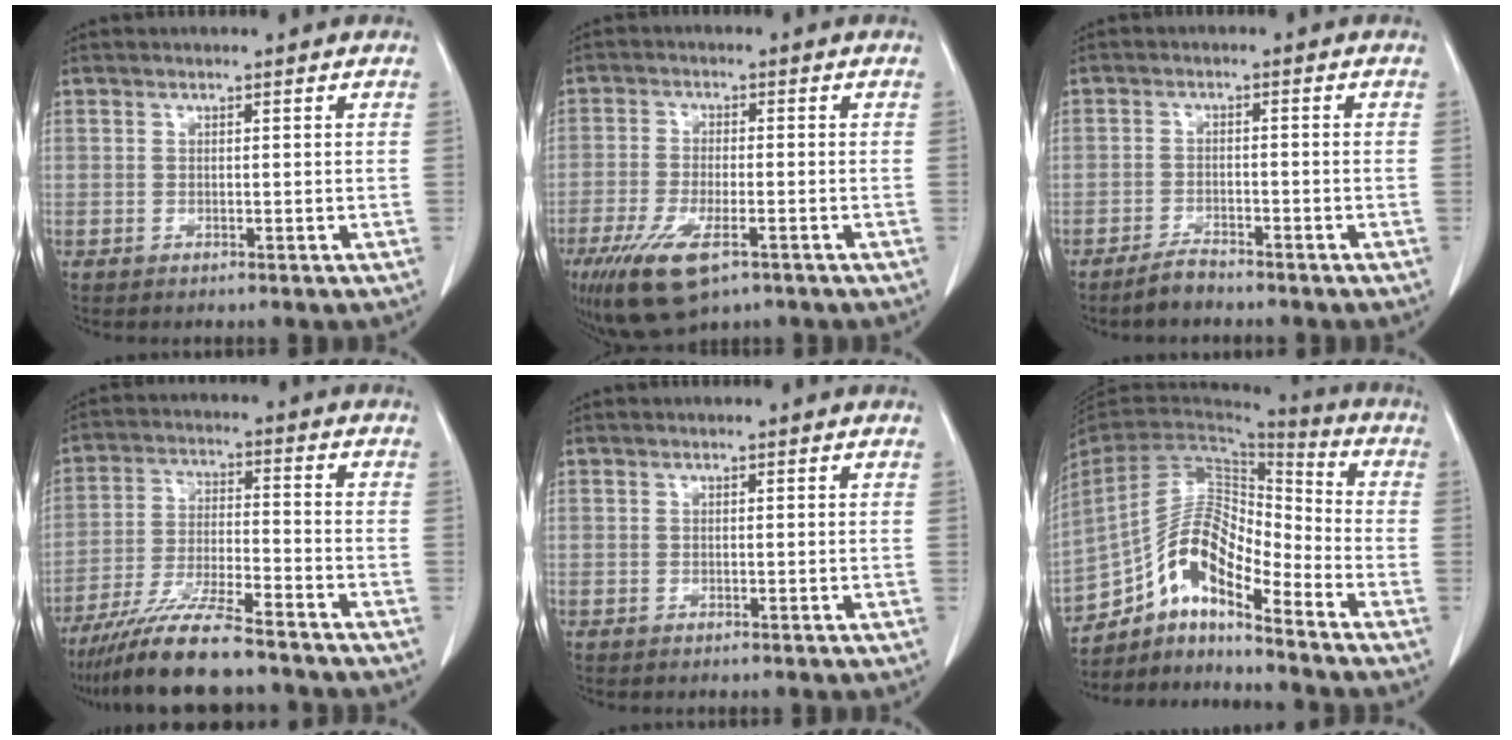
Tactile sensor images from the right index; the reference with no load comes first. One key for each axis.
{"total": 10.5, "fx": -6.0, "fy": 3.6, "fz": 7.9, "tx": -0.150, "ty": -0.022, "tz": -0.099}
{"total": 3.0, "fx": -2.8, "fy": 0.6, "fz": 1.1, "tx": -0.024, "ty": -0.003, "tz": -0.049}
{"total": 12.5, "fx": -10.5, "fy": 0.9, "fz": 6.7, "tx": -0.122, "ty": -0.022, "tz": -0.183}
{"total": 0.0}
{"total": 12.7, "fx": -8.9, "fy": 3.9, "fz": 8.2, "tx": -0.156, "ty": 0.041, "tz": -0.160}